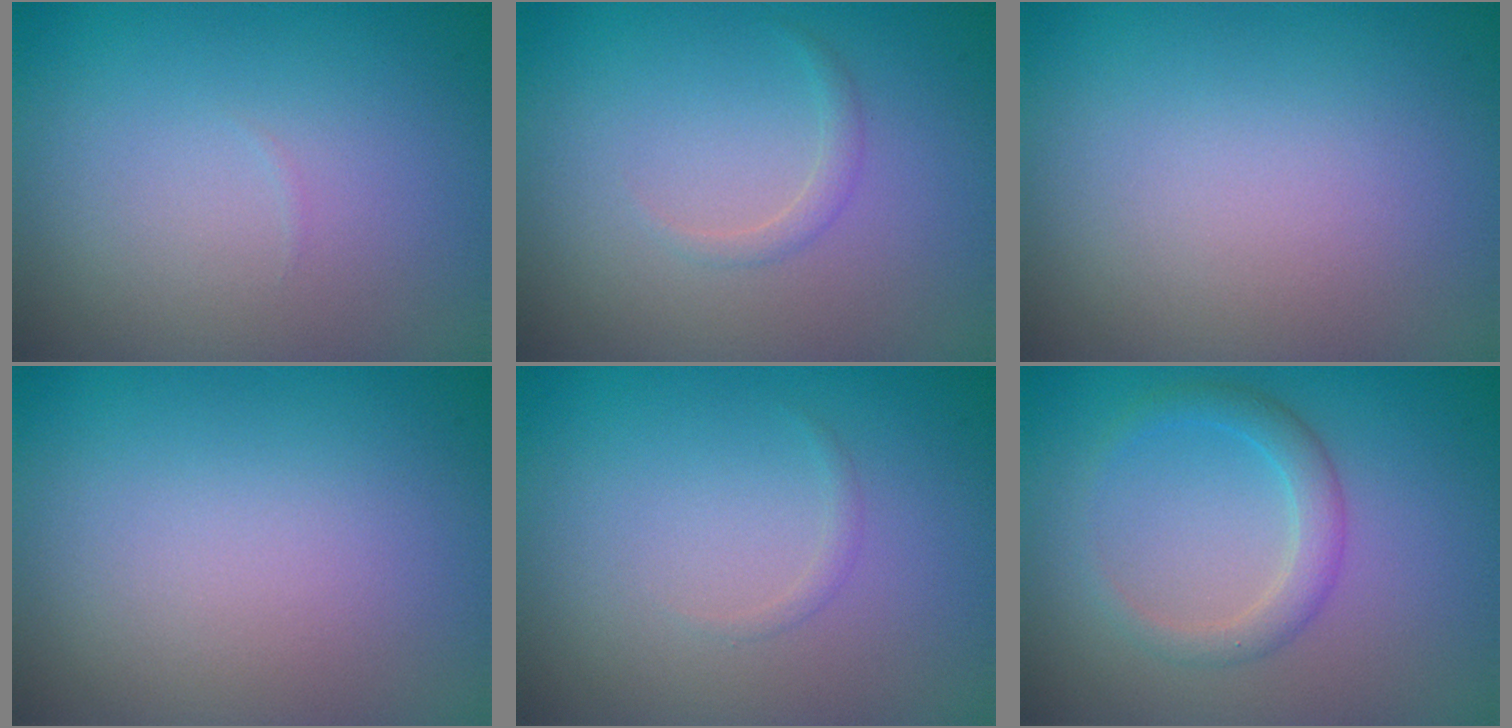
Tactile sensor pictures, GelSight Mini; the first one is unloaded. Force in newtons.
{"total": 0.9, "press": 0.9, "slide": 0.0}
{"total": 0.0}
{"total": 0.0}
{"total": 0.5, "press": 0.5, "slide": 0.0}
{"total": 2.4, "press": 2.3, "slide": 0.2}